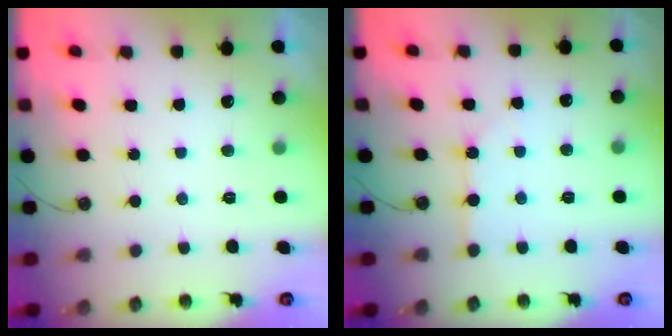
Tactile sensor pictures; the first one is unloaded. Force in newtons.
{"total": 3.6, "press": 3.5, "slide": 0.6}